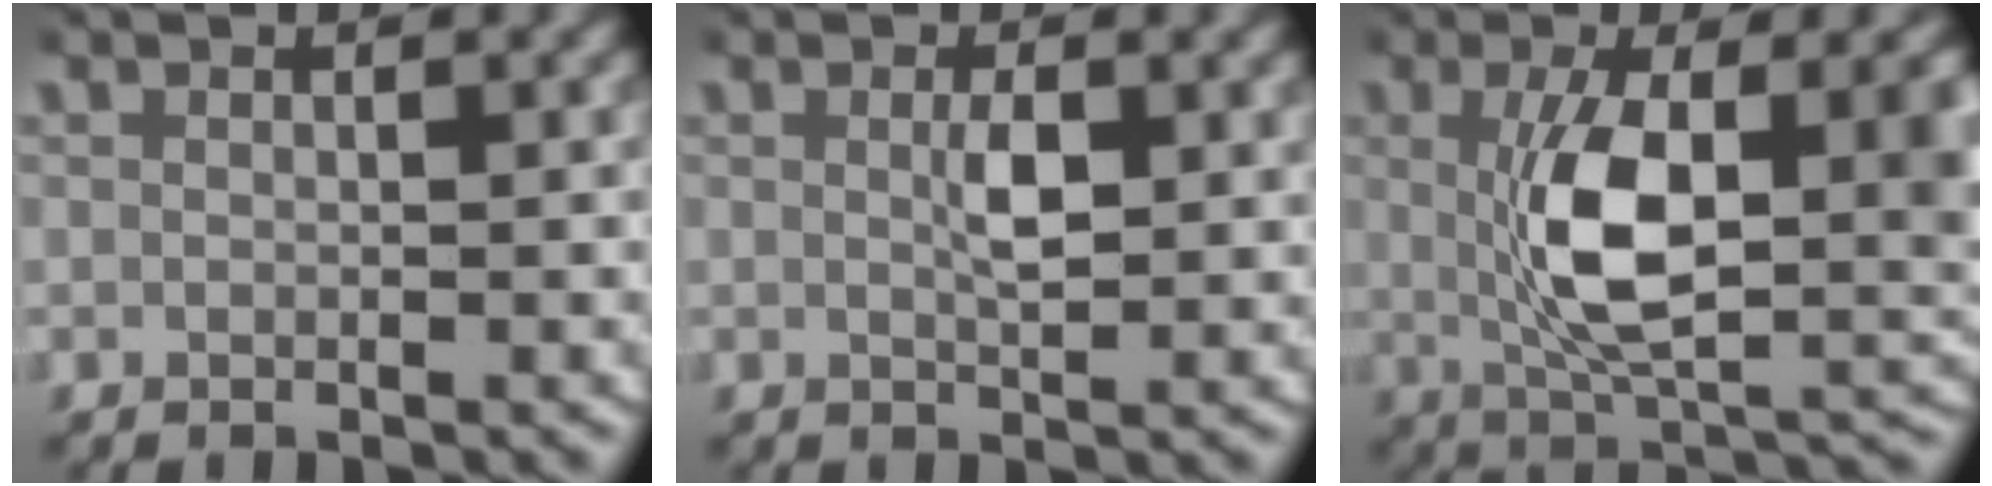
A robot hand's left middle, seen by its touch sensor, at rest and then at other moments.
{"total": 1.9, "force": [0.5, 0.5, 1.8], "torque": [-0.038, -0.007, 0.011]}
{"total": 9.3, "force": [0.3, 3.6, 8.6], "torque": [-0.139, -0.008, 0.010]}